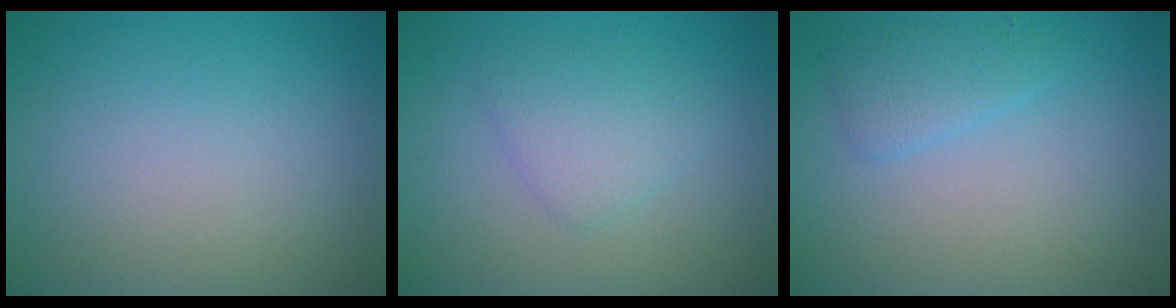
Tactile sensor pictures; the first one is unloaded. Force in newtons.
{"total": 2.4, "press": 2.4, "slide": 0.1}
{"total": 1.9, "press": 1.9, "slide": 0.2}